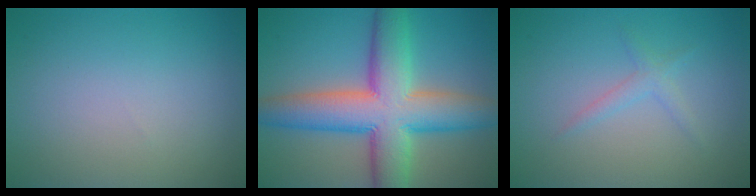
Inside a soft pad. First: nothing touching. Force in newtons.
{"total": 11.2, "press": 11.2, "slide": 0.4}
{"total": 1.3, "press": 1.3, "slide": 0.1}